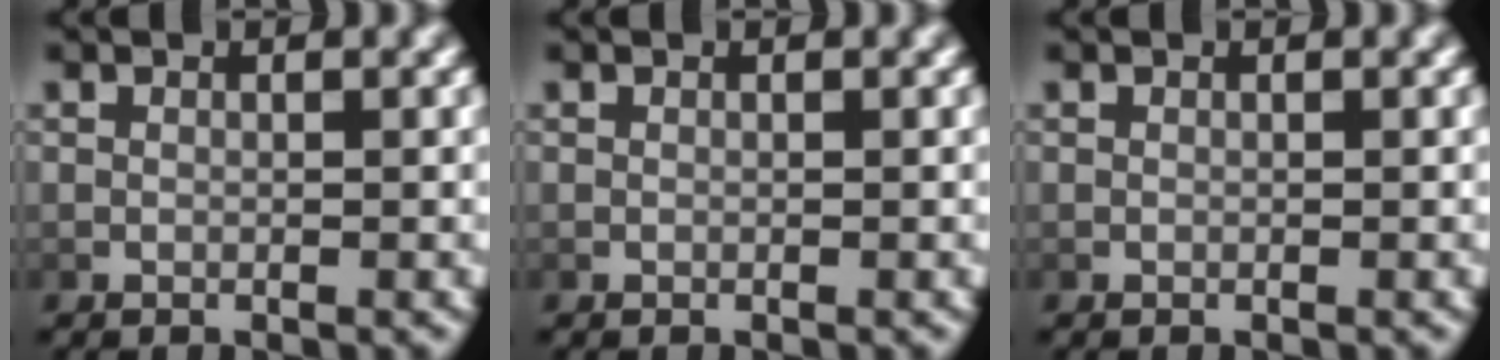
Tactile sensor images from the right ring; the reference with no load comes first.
{"total": 0.0}
{"total": 0.0}